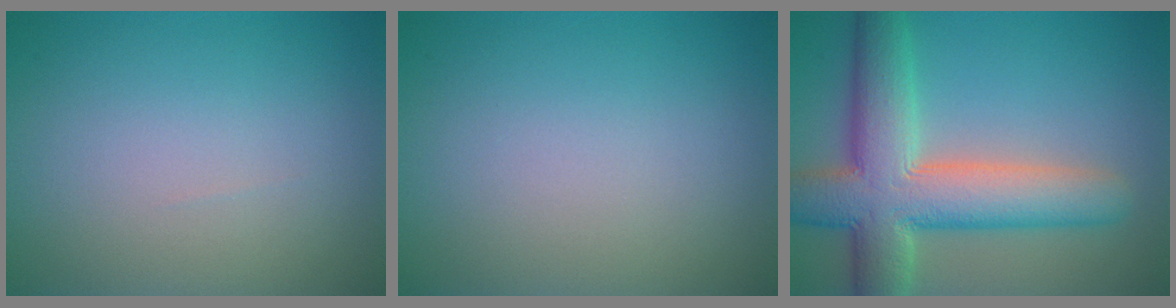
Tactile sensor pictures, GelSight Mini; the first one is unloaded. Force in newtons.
{"total": 0.0}
{"total": 10.0, "press": 10.0, "slide": 0.4}